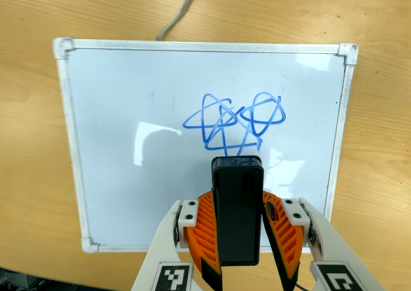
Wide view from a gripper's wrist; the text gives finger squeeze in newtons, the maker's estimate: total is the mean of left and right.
{"total": 5.8, "left": 5.5, "right": 6.2}